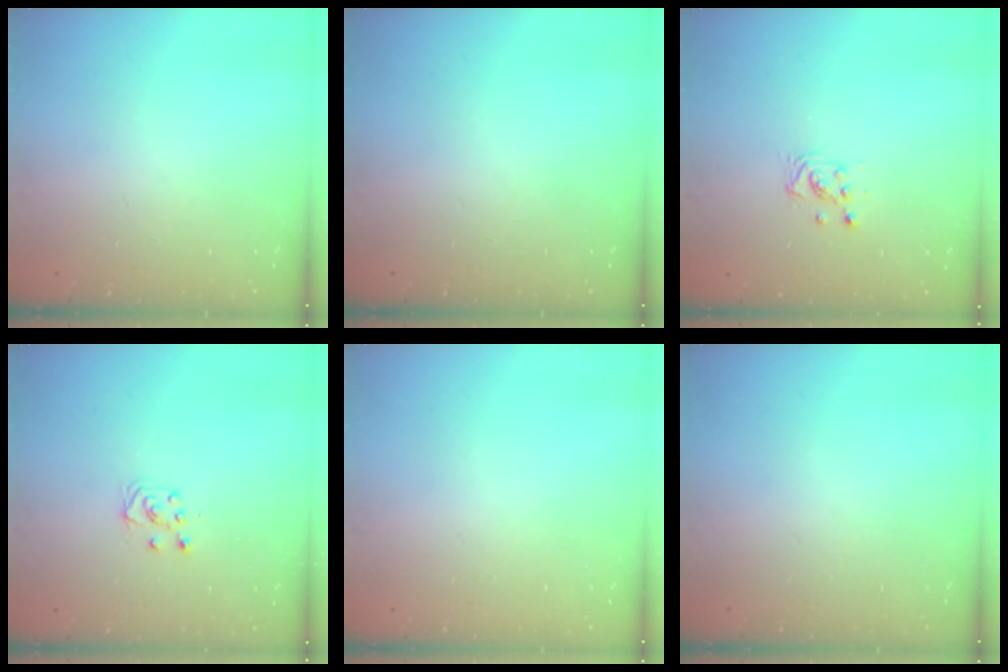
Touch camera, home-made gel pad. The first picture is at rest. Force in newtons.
{"total": 0.0}
{"total": 3.0, "press": 2.9, "slide": 0.5}
{"total": 5.1, "press": 5.1, "slide": 0.4}
{"total": 0.0}
{"total": 0.0}